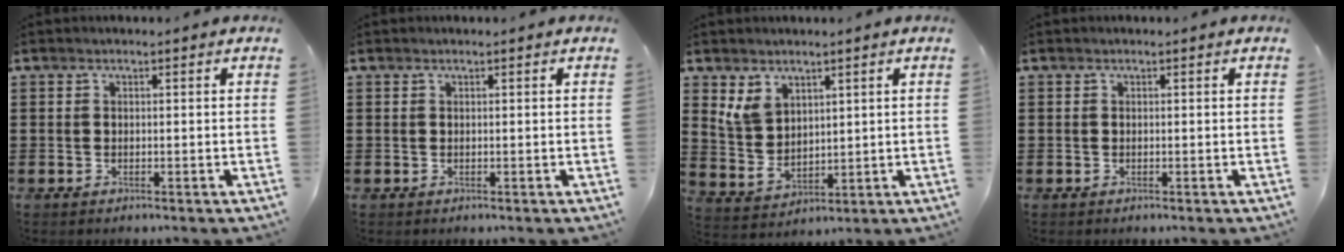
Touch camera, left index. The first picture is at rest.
{"total": 0.0}
{"total": 6.0, "force": [3.7, 3.9, 2.7], "torque": [-0.076, -0.004, 0.068]}
{"total": 0.0}